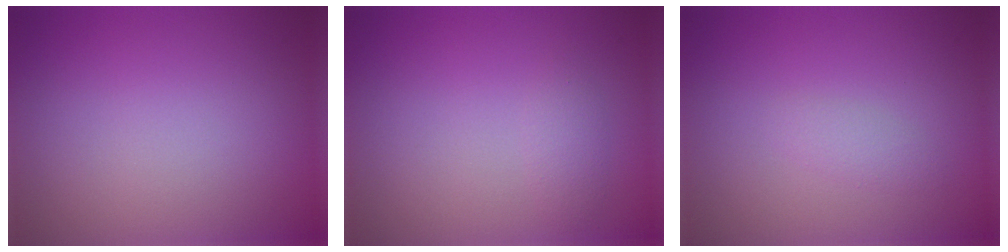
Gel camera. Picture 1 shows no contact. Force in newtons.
{"total": 1.0, "press": 1.0, "slide": 0.0}
{"total": 1.0, "press": 1.0, "slide": 0.1}